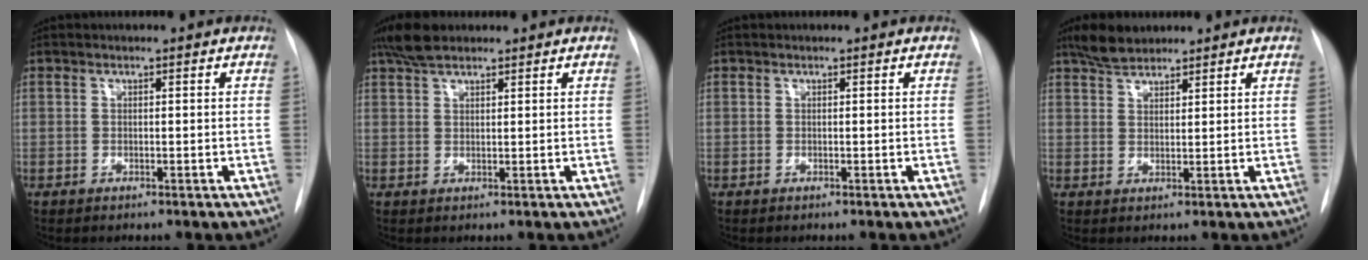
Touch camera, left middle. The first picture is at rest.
{"total": 4.4, "force": [3.5, 1.5, 2.1], "torque": [-0.049, 0.012, 0.069]}
{"total": 0.0}
{"total": 4.2, "force": [3.7, 1.4, 1.4], "torque": [-0.033, 0.008, 0.070]}